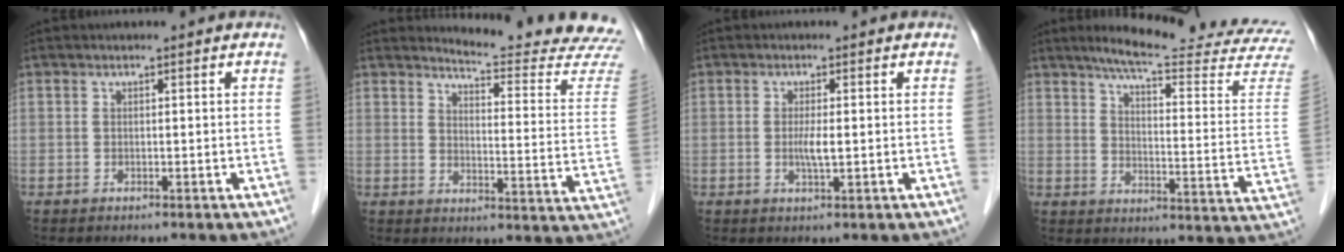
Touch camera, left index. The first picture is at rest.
{"total": 16.5, "force": [16.3, -1.3, 2.3], "torque": [-0.025, -0.140, 0.175]}
{"total": 2.2, "force": [0.0, 0.1, 2.2], "torque": [-0.047, -0.004, -0.001]}
{"total": 22.4, "force": [20.6, -0.3, 8.8], "torque": [-0.126, -0.102, 0.244]}